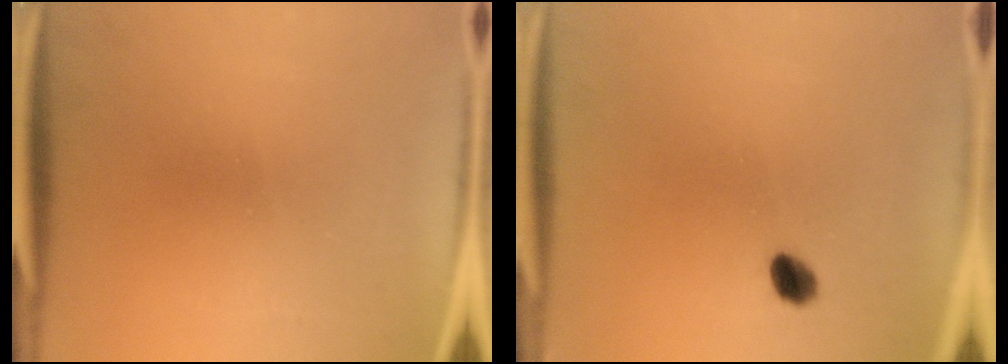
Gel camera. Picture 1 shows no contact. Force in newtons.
{"total": 2.8}